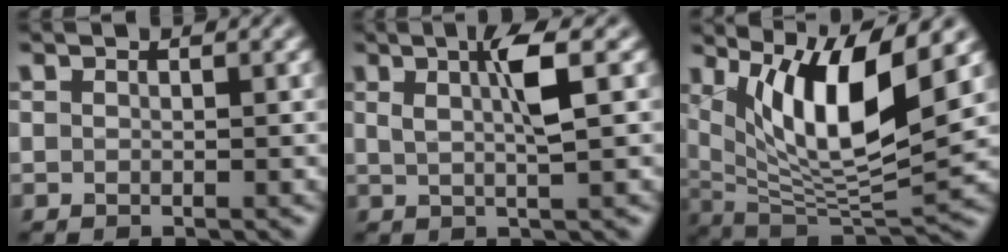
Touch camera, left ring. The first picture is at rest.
{"total": 3.7, "force": [1.1, 0.6, 3.5], "torque": [-0.057, 0.004, 0.020]}
{"total": 10.2, "force": [4.0, 2.8, 9.0], "torque": [-0.152, -0.011, 0.079]}